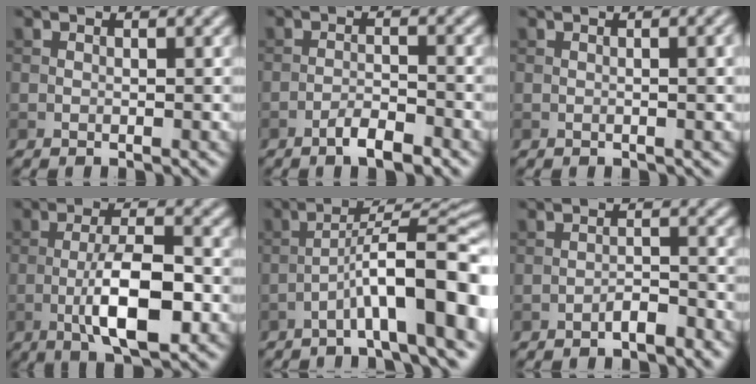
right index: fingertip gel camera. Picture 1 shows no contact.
{"total": 2.9, "force": [-2.0, 0.7, 1.9], "torque": [-0.033, 0.006, -0.039]}
{"total": 2.6, "force": [0.1, 0.8, 2.5], "torque": [-0.024, 0.003, 0.000]}
{"total": 7.6, "force": [-2.3, 2.4, 6.9], "torque": [-0.120, 0.004, -0.041]}
{"total": 10.1, "force": [-3.8, 2.0, 9.2], "torque": [-0.130, 0.027, -0.061]}
{"total": 2.0, "force": [-1.5, 0.5, 1.1], "torque": [-0.016, 0.008, -0.027]}